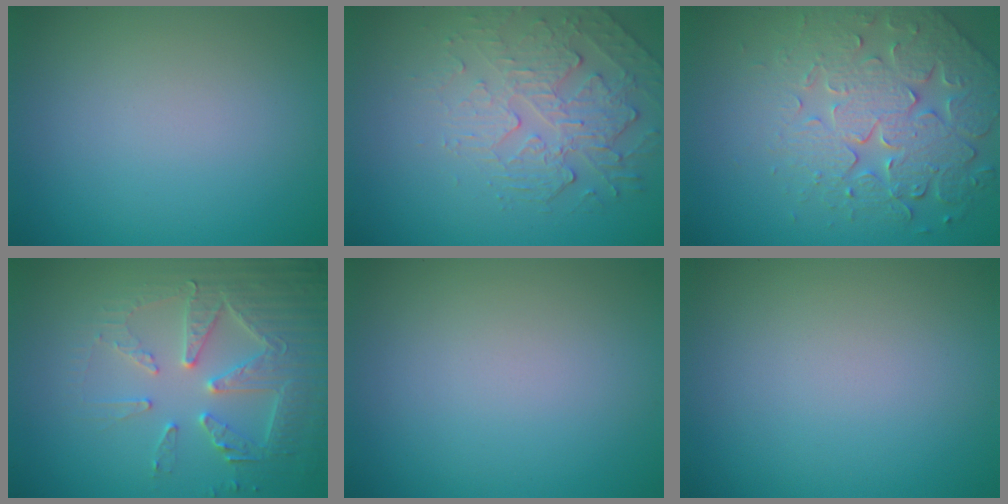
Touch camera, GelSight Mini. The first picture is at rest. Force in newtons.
{"total": 2.7, "press": 2.1, "slide": 1.7}
{"total": 5.8, "press": 5.2, "slide": 2.7}
{"total": 4.8, "press": 4.6, "slide": 1.5}
{"total": 0.0}
{"total": 0.0}